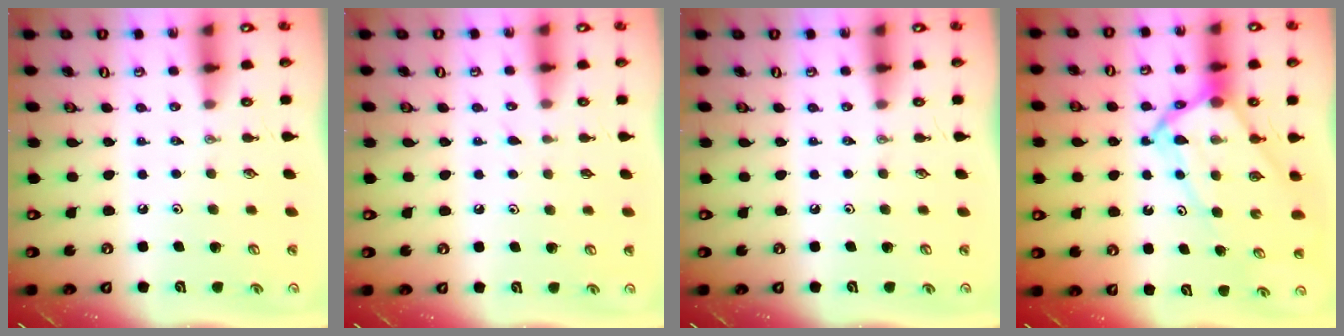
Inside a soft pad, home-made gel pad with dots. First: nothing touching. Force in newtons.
{"total": 6.4, "press": 6.3, "slide": 0.6}
{"total": 0.0}
{"total": 11.2, "press": 11.1, "slide": 1.1}